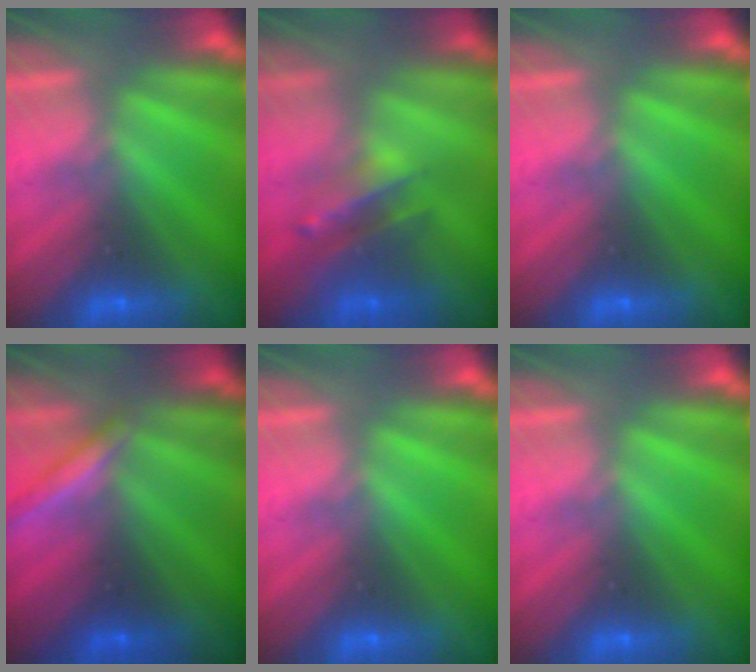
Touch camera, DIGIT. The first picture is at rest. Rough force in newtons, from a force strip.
{"total": 2.3}
{"total": 0.0}
{"total": 1.9}
{"total": 0.0}
{"total": 0.0}